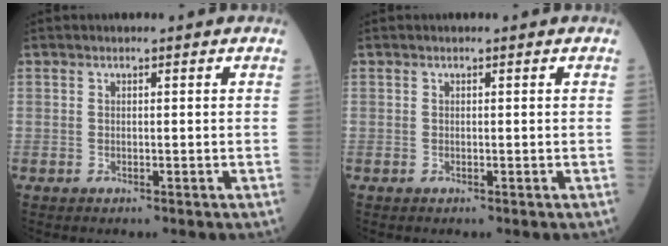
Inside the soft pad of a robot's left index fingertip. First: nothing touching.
{"total": 0.0}